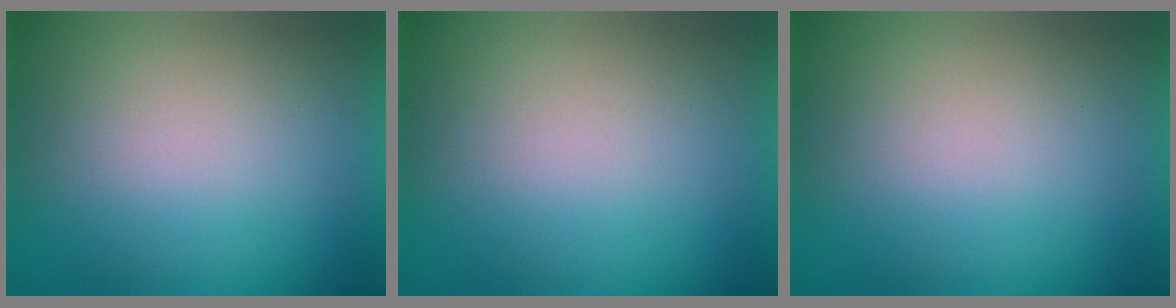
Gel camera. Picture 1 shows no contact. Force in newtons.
{"total": 0.0}
{"total": 0.0}